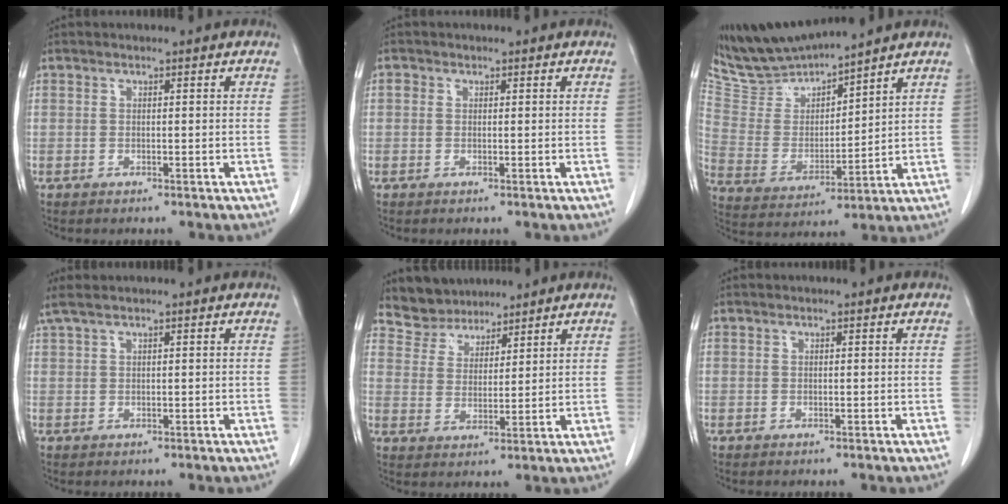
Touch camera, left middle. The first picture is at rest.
{"total": 0.8, "force": [0.2, 0.7, 0.2], "torque": [0.002, 0.003, 0.002]}
{"total": 11.9, "force": [11.5, 0.7, 3.0], "torque": [-0.072, 0.003, 0.238]}
{"total": 2.4, "force": [1.9, 0.0, 1.5], "torque": [-0.037, 0.026, 0.041]}
{"total": 5.8, "force": [5.3, 2.3, -0.3], "torque": [0.003, 0.014, 0.104]}
{"total": 0.0}